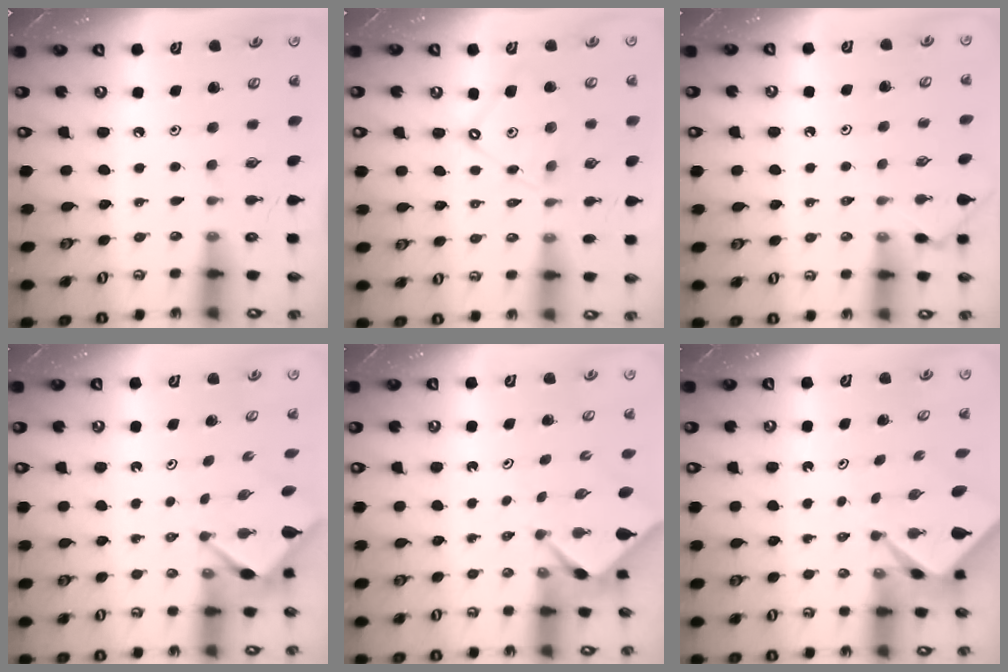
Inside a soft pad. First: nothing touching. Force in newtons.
{"total": 9.9, "press": 9.9, "slide": 0.7}
{"total": 2.1, "press": 2.0, "slide": 0.5}
{"total": 2.9, "press": 2.9, "slide": 0.3}
{"total": 2.2, "press": 2.2, "slide": 0.2}
{"total": 2.3, "press": 2.3, "slide": 0.3}